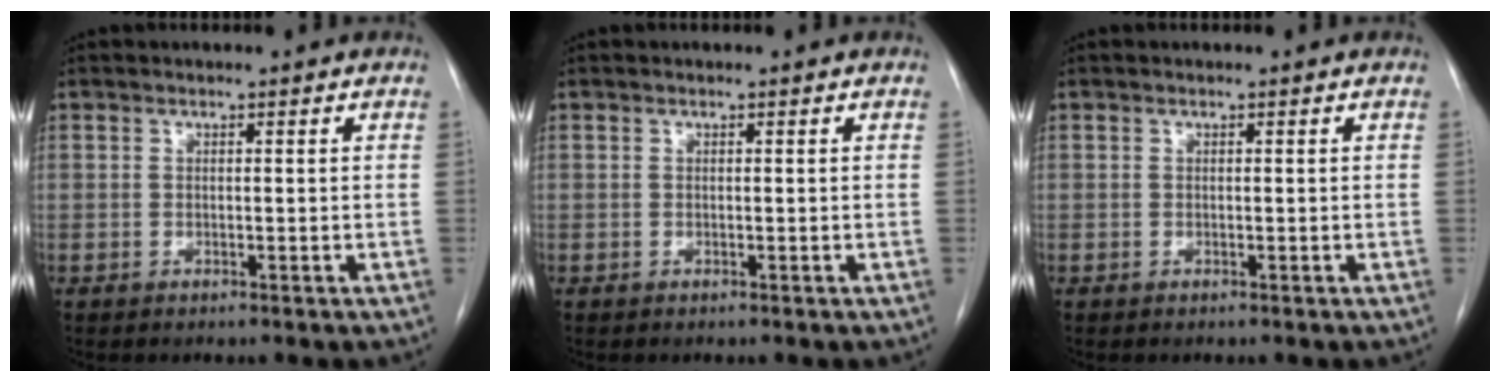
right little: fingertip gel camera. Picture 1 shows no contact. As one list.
[{"total": 0.0}, {"total": 0.0}]